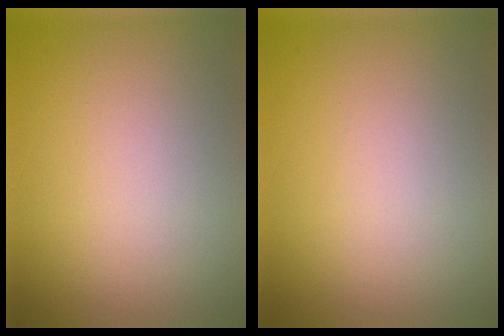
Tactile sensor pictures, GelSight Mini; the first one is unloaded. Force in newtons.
{"total": 0.0}